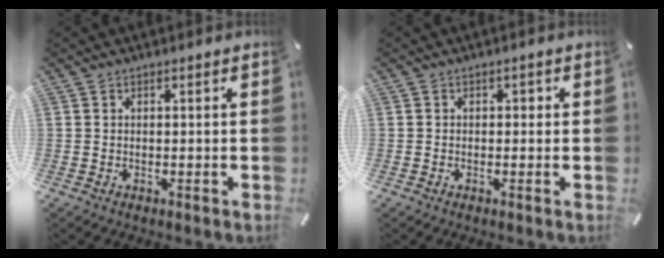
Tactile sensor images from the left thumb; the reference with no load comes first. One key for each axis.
{"total": 1.2, "fx": -0.3, "fy": 0.9, "fz": 0.6, "tx": -0.013, "ty": 0.005, "tz": -0.010}